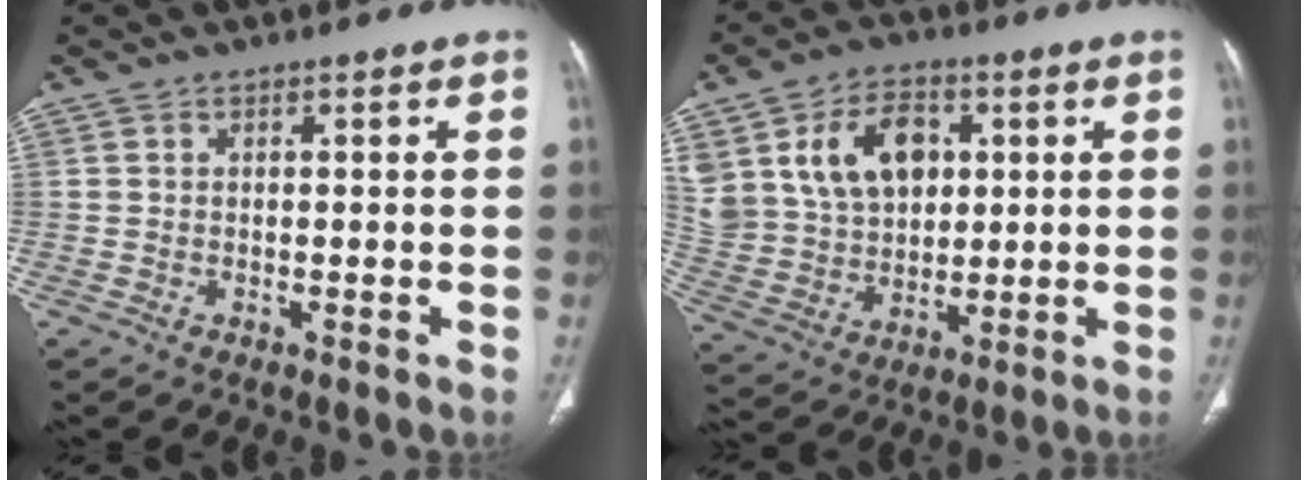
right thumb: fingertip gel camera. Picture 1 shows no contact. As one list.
[{"total": 18.2, "force": [5.9, 13.4, 10.9], "torque": [-0.187, 0.001, 0.123]}]